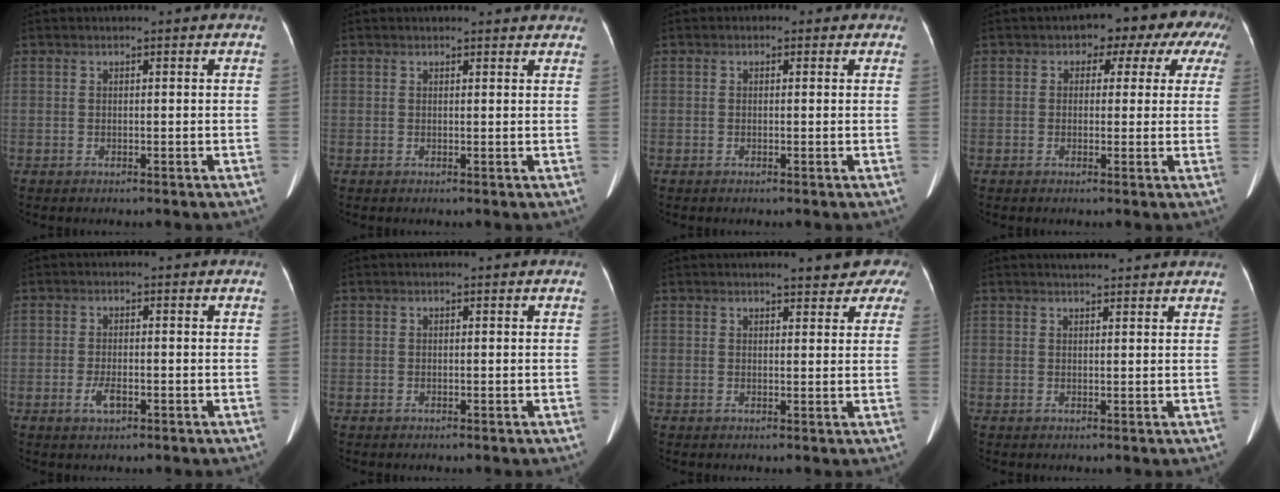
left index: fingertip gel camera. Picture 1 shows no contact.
{"total": 5.0, "force": [4.7, 1.2, 1.2], "torque": [-0.007, 0.009, 0.040]}
{"total": 1.1, "force": [0.3, 1.0, 0.3], "torque": [-0.001, 0.007, -0.004]}
{"total": 7.9, "force": [3.2, 5.5, 4.7], "torque": [-0.036, 0.041, 0.028]}
{"total": 2.5, "force": [-1.2, 0.9, 2.0], "torque": [-0.043, -0.001, -0.018]}
{"total": 0.0}
{"total": 6.5, "force": [5.1, 2.1, 3.4], "torque": [-0.025, 0.005, 0.045]}
{"total": 5.1, "force": [4.8, 0.5, 1.6], "torque": [-0.024, 0.025, 0.054]}